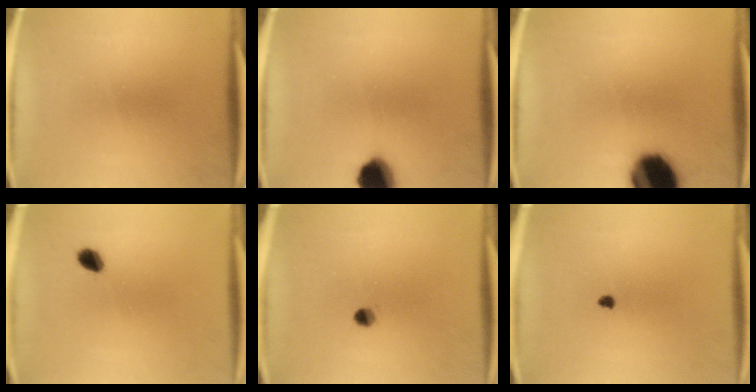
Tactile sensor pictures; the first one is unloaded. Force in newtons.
{"total": 9.6}
{"total": 18.4}
{"total": 2.9}
{"total": 2.0}
{"total": 1.0}